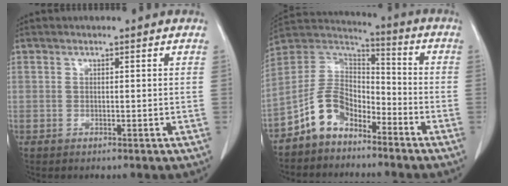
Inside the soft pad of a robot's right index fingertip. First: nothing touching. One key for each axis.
{"total": 9.7, "fx": -6.3, "fy": 5.7, "fz": 4.7, "tx": -0.100, "ty": 0.033, "tz": -0.127}